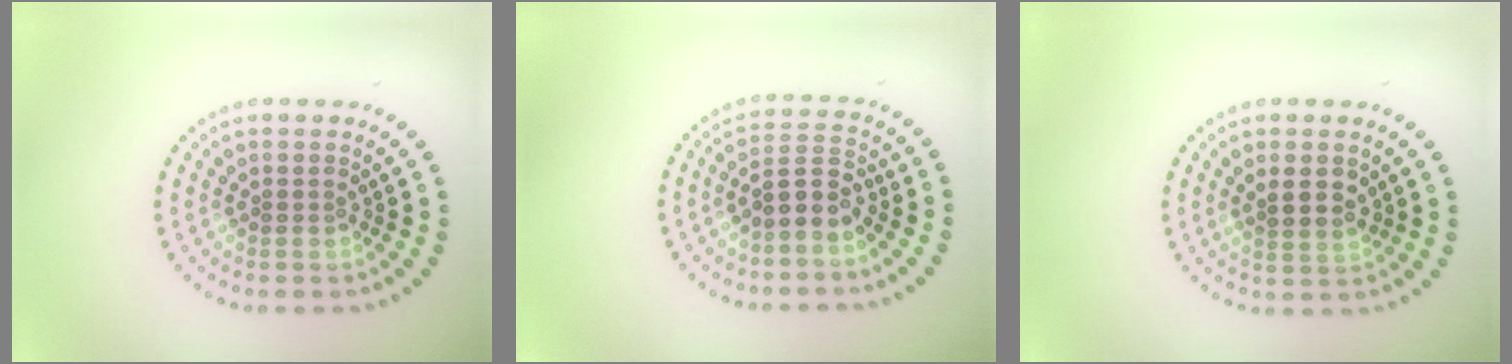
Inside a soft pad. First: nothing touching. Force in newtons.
{"total": 2.9, "press": 2.6, "slide": 1.3}
{"total": 2.3, "press": 2.1, "slide": 0.9}